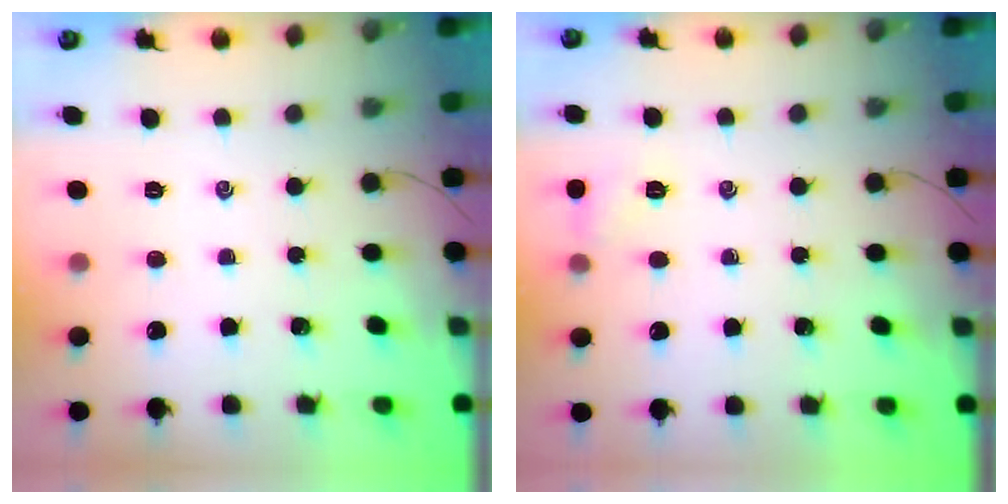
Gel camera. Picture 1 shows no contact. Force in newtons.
{"total": 6.1, "press": 5.9, "slide": 1.7}